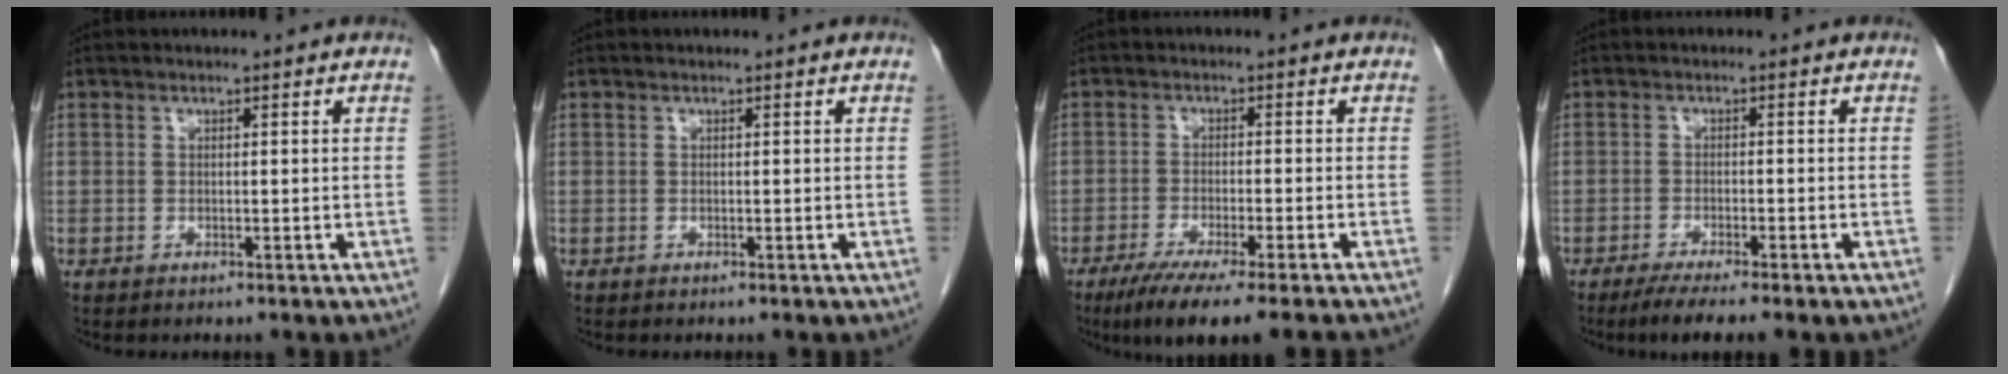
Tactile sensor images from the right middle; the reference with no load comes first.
{"total": 0.0}
{"total": 10.1, "force": [-7.8, -0.3, 6.4], "torque": [-0.089, -0.025, -0.120]}
{"total": 5.3, "force": [-3.9, 0.0, 3.6], "torque": [-0.055, -0.011, -0.061]}